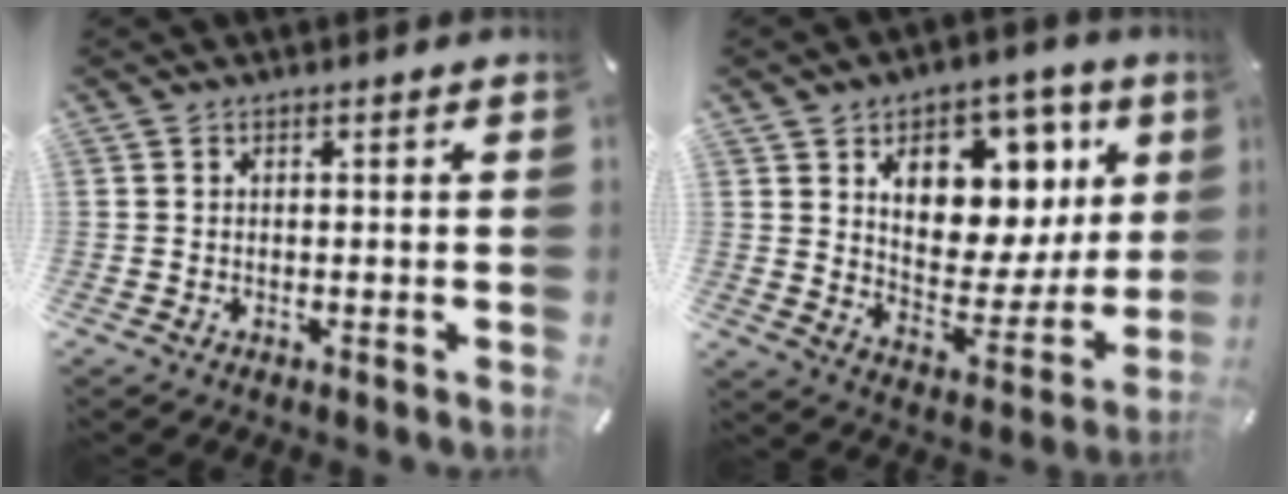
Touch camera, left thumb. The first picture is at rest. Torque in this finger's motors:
{"motor_torque": [2.68, 2.32, 0.60, -0.09, 0.42]}